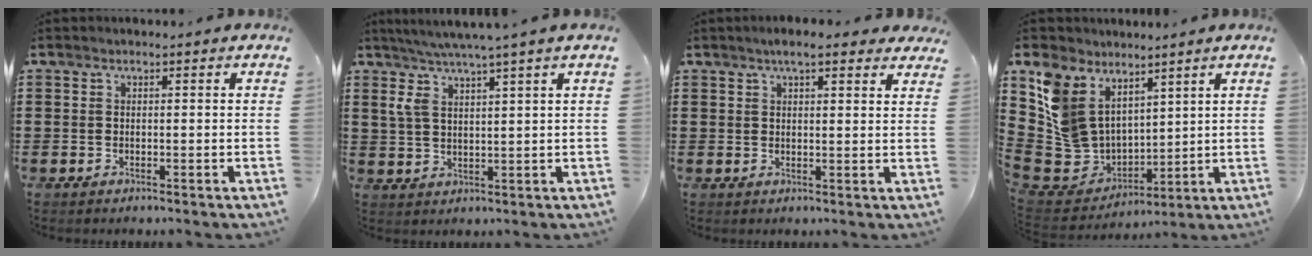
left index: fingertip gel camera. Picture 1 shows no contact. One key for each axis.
{"total": 4.9, "fx": 3.1, "fy": 0.1, "fz": 3.8, "tx": -0.083, "ty": -0.009, "tz": 0.053}
{"total": 3.8, "fx": 2.7, "fy": 0.9, "fz": 2.5, "tx": -0.048, "ty": 0.001, "tz": 0.047}
{"total": 10.8, "fx": 4.8, "fy": 8.3, "fz": 5.0, "tx": -0.162, "ty": -0.025, "tz": 0.097}